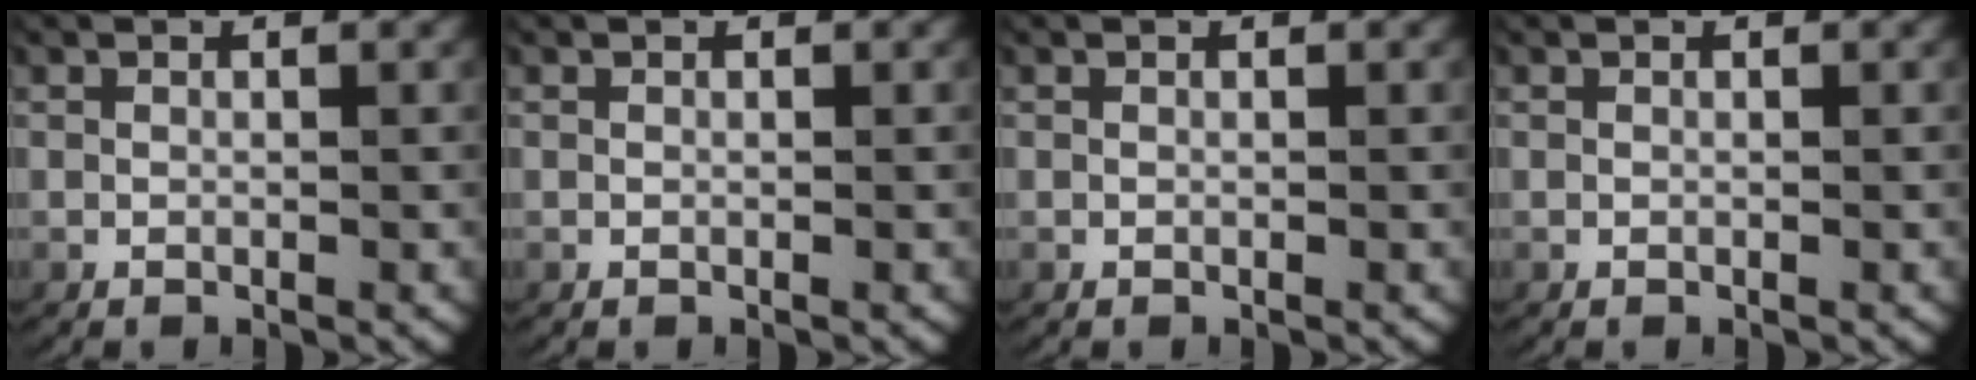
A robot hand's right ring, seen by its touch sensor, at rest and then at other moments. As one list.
[{"total": 0.0}, {"total": 0.0}, {"total": 0.0}]